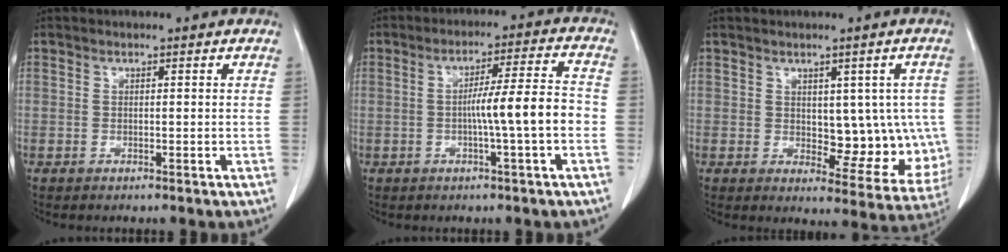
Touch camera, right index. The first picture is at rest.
{"total": 8.7, "force": [-1.7, -0.4, 8.5], "torque": [-0.132, 0.014, -0.029]}
{"total": 9.8, "force": [0.4, 5.1, 8.4], "torque": [-0.081, 0.002, 0.020]}